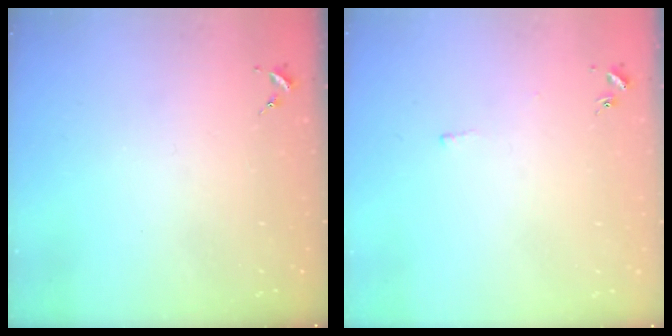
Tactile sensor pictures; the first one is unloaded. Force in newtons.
{"total": 2.2, "press": 2.2, "slide": 0.5}